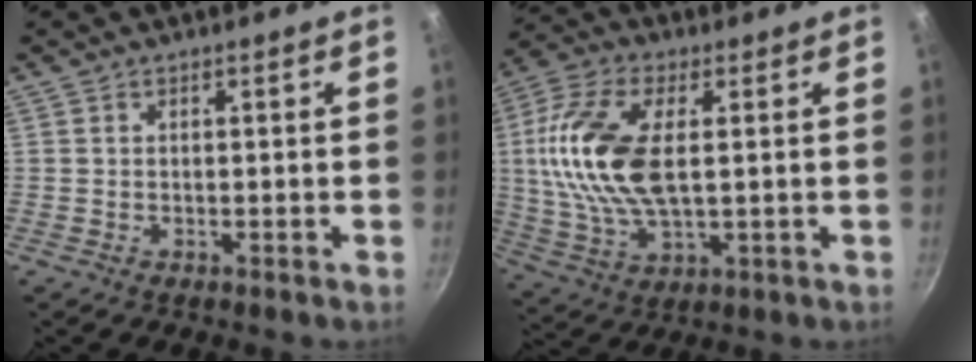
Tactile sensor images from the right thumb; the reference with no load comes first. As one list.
[{"total": 17.2, "force": [2.2, 8.6, 14.7], "torque": [-0.295, 0.003, 0.037]}]